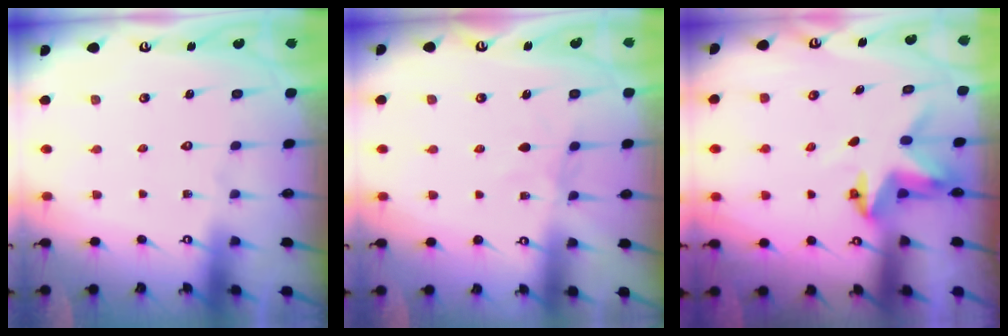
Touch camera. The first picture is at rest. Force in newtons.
{"total": 3.3, "press": 3.3, "slide": 0.4}
{"total": 3.3, "press": 3.3, "slide": 0.2}